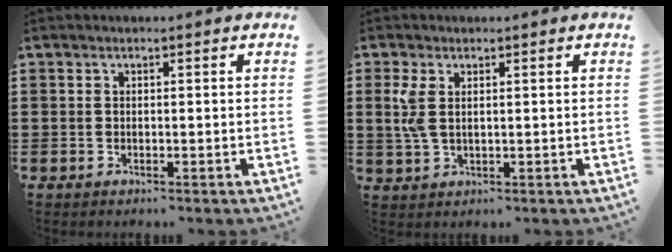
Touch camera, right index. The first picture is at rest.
{"total": 4.0, "force": [1.0, 2.0, 3.3], "torque": [-0.085, 0.002, 0.013]}